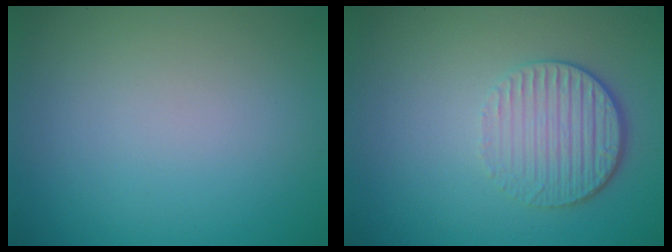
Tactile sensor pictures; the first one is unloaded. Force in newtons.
{"total": 3.6, "press": 2.6, "slide": 2.5}